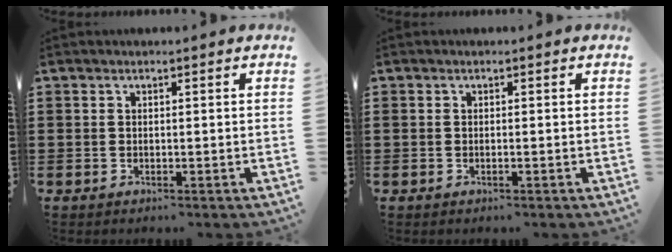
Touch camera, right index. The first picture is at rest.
{"total": 0.0}